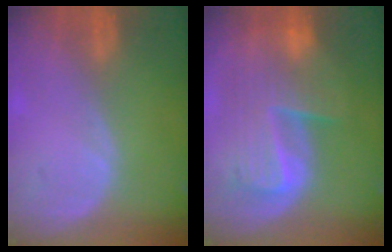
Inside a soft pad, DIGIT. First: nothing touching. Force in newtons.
{"total": 10.0, "press": 8.7, "slide": 5.0}